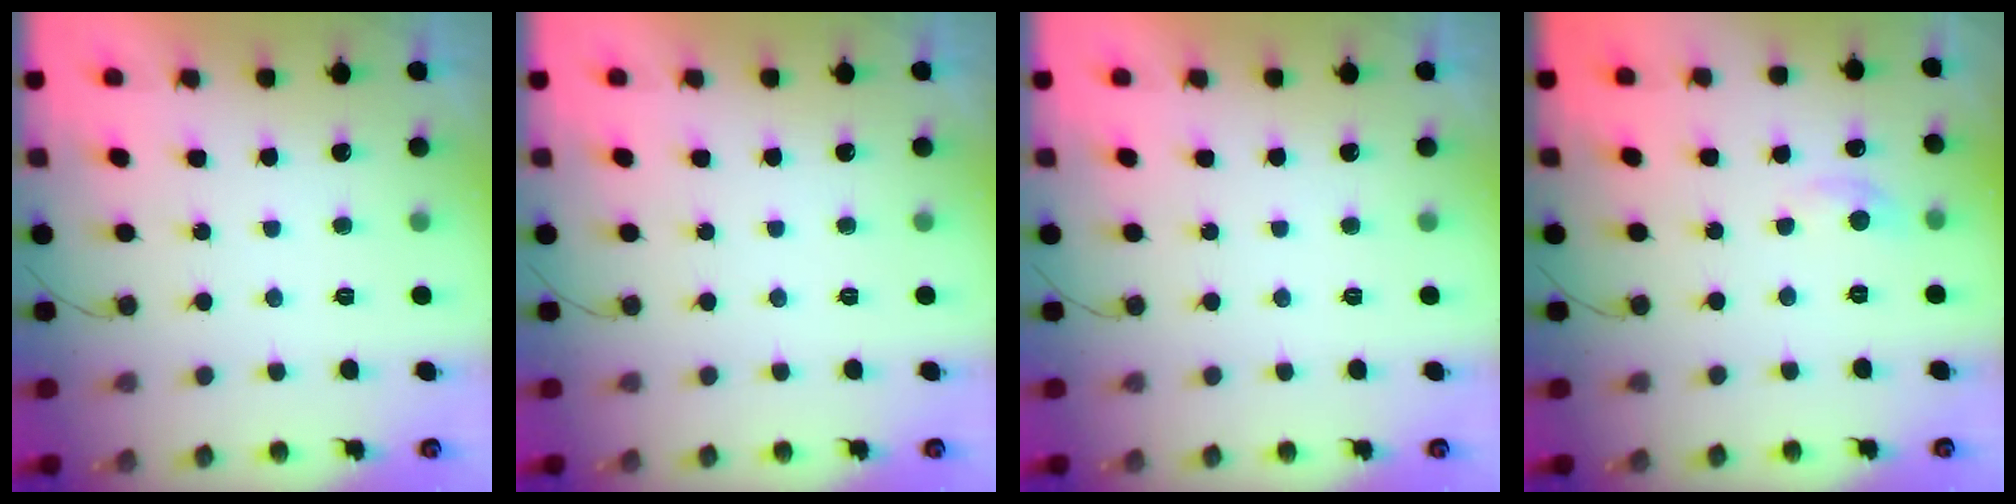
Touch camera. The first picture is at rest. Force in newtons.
{"total": 0.0}
{"total": 0.0}
{"total": 5.0, "press": 4.9, "slide": 0.6}